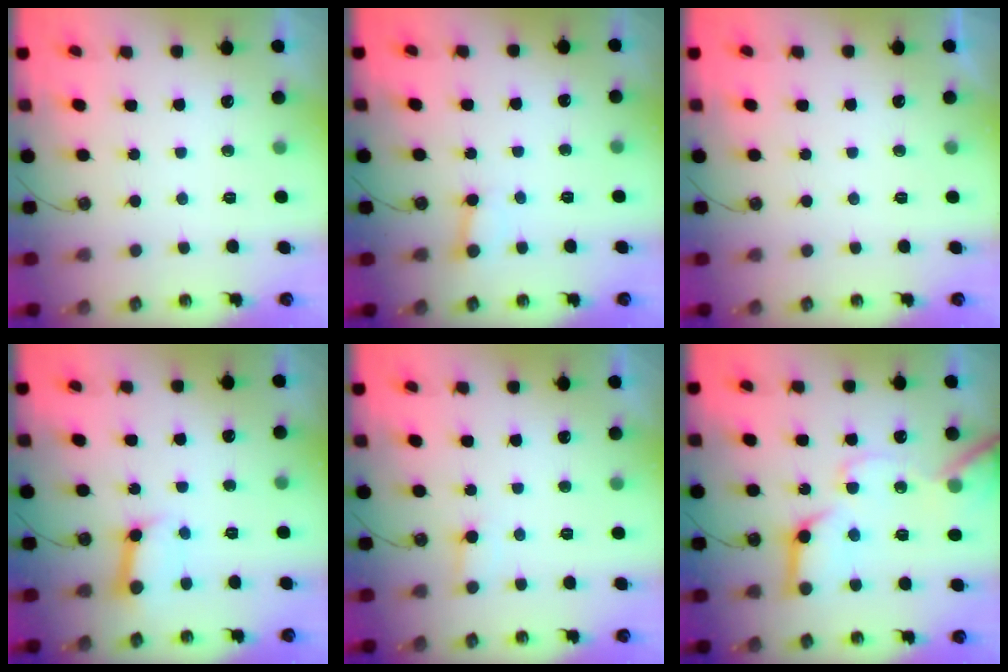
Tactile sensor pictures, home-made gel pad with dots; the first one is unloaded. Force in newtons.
{"total": 2.7, "press": 2.7, "slide": 0.3}
{"total": 0.0}
{"total": 7.9, "press": 7.8, "slide": 0.9}
{"total": 3.3, "press": 3.3, "slide": 0.3}
{"total": 17.3, "press": 17.2, "slide": 2.3}